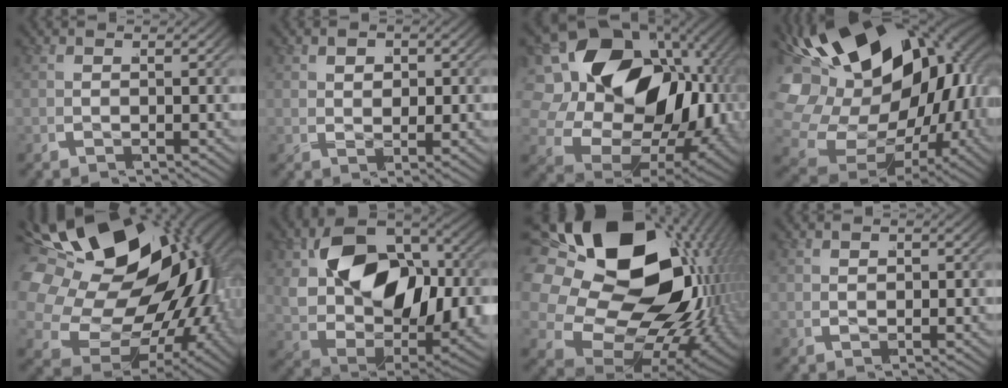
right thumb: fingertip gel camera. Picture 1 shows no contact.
{"total": 1.5, "force": [0.6, 1.1, 0.8], "torque": [-0.016, -0.004, 0.015]}
{"total": 22.9, "force": [-1.2, 16.3, 16.0], "torque": [-0.281, -0.051, -0.009]}
{"total": 26.4, "force": [1.0, 19.0, 18.3], "torque": [-0.356, -0.049, 0.023]}
{"total": 29.6, "force": [0.0, 20.9, 21.0], "torque": [-0.366, -0.042, 0.000]}
{"total": 18.3, "force": [-0.7, 12.4, 13.5], "torque": [-0.269, -0.059, 0.012]}
{"total": 27.5, "force": [-0.1, 18.5, 20.3], "torque": [-0.368, -0.055, 0.012]}
{"total": 0.6, "force": [0.1, 0.6, 0.1], "torque": [0.000, 0.002, 0.002]}